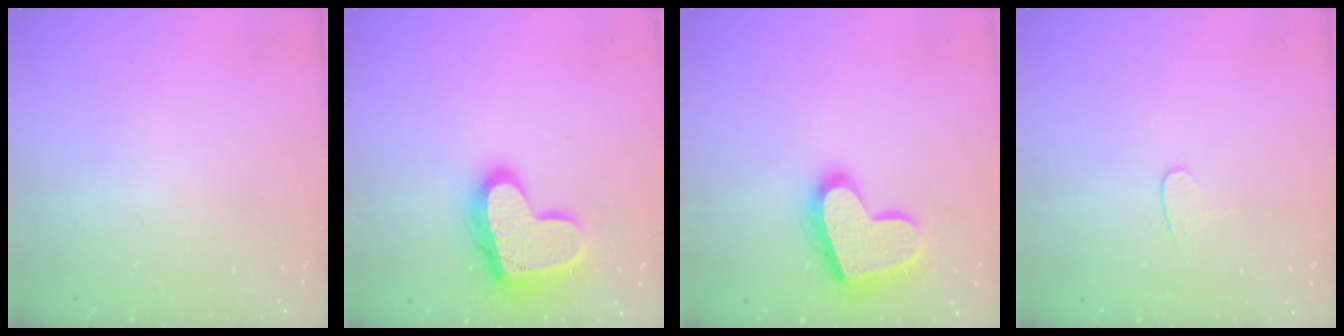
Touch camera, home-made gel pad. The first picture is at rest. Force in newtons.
{"total": 19.1, "press": 19.0, "slide": 1.8}
{"total": 20.3, "press": 20.3, "slide": 1.5}
{"total": 3.4, "press": 3.4, "slide": 0.4}